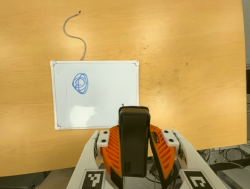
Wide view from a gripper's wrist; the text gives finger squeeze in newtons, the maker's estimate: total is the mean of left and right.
{"total": 6.8, "left": 5.0, "right": 8.7}